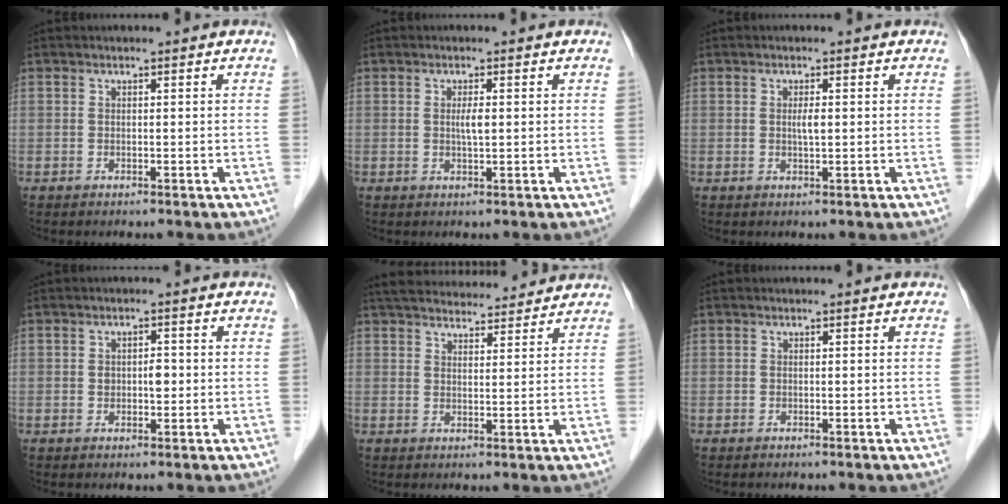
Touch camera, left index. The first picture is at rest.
{"total": 1.9, "force": [0.2, 0.3, 1.9], "torque": [-0.036, 0.000, 0.003]}
{"total": 1.4, "force": [0.1, 0.2, 1.4], "torque": [-0.026, 0.000, 0.002]}
{"total": 2.3, "force": [-0.1, 1.3, 1.8], "torque": [-0.028, 0.004, 0.001]}
{"total": 15.6, "force": [14.6, 3.0, 4.8], "torque": [-0.078, 0.041, 0.215]}
{"total": 0.0}